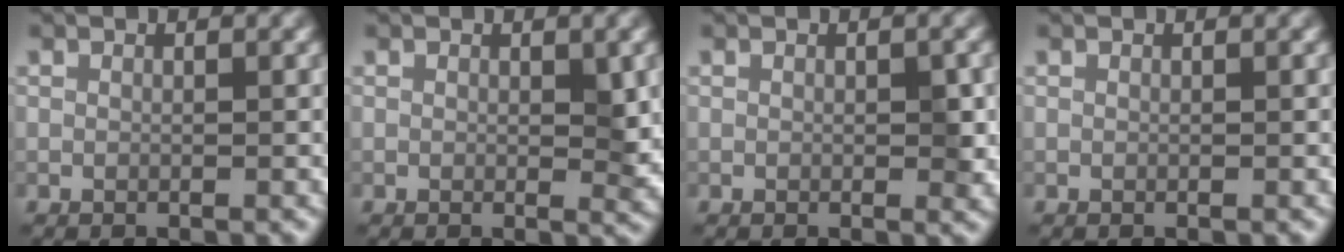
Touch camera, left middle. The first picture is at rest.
{"total": 1.8, "force": [0.2, 0.6, 1.7], "torque": [-0.018, -0.005, 0.003]}
{"total": 1.5, "force": [-0.1, 0.6, 1.3], "torque": [-0.015, -0.001, -0.002]}
{"total": 0.0}